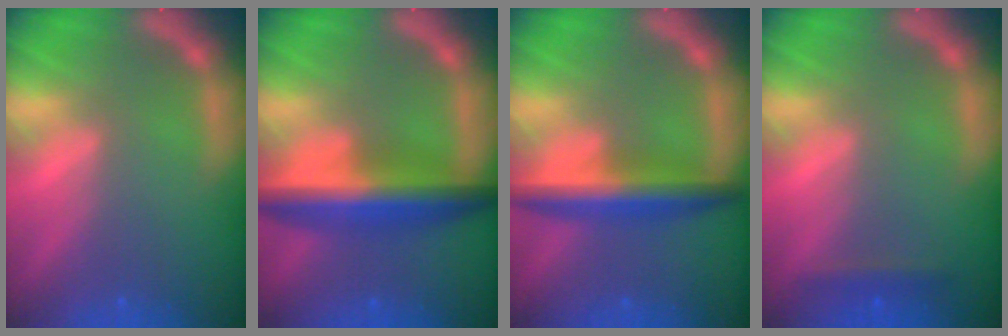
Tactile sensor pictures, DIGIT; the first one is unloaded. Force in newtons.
{"total": 7.5}
{"total": 5.5}
{"total": 1.4}